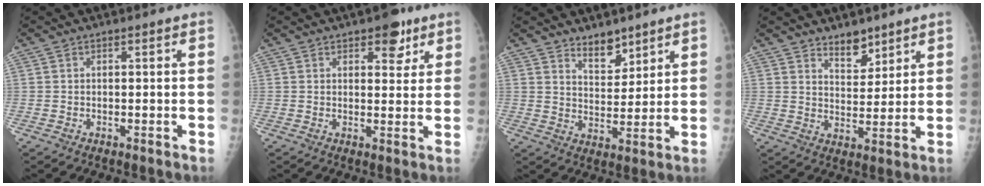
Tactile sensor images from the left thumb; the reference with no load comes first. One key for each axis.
{"total": 5.5, "fx": 3.3, "fy": 3.0, "fz": 3.3, "tx": -0.014, "ty": -0.013, "tz": 0.040}
{"total": 6.0, "fx": 4.7, "fy": 2.8, "fz": 2.5, "tx": -0.017, "ty": -0.040, "tz": 0.084}
{"total": 5.7, "fx": 4.4, "fy": 2.8, "fz": 2.4, "tx": -0.014, "ty": -0.036, "tz": 0.076}